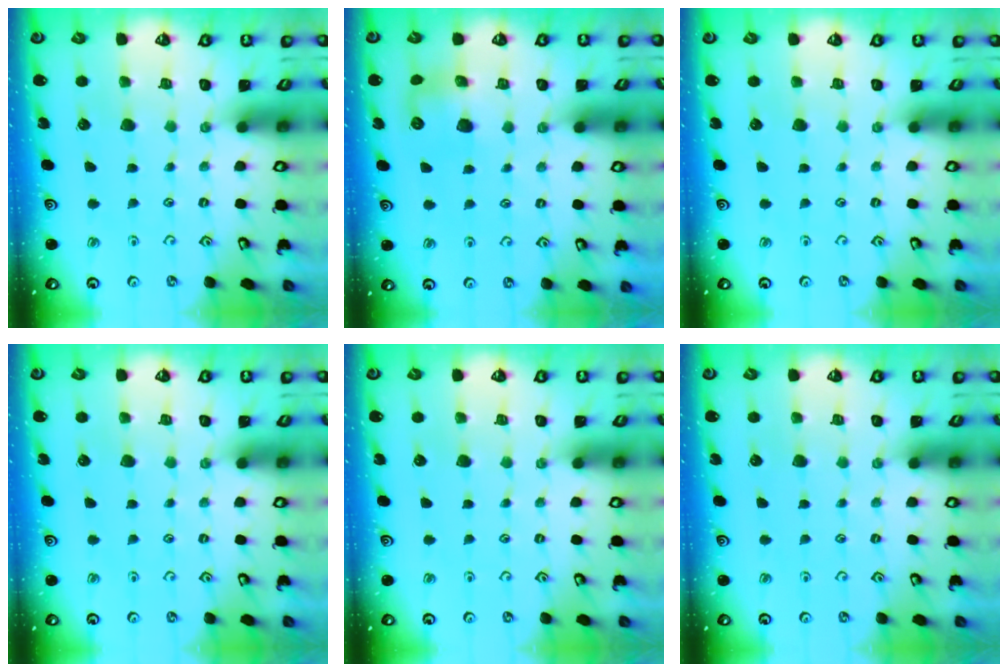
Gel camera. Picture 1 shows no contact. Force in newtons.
{"total": 7.1, "press": 7.1, "slide": 0.3}
{"total": 0.0}
{"total": 0.0}
{"total": 0.0}
{"total": 0.0}